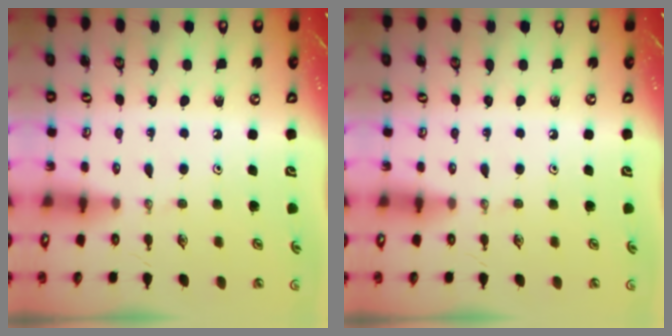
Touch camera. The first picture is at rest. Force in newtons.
{"total": 0.0}